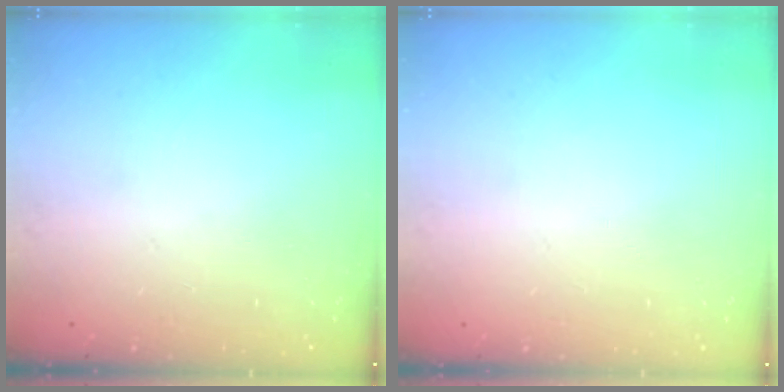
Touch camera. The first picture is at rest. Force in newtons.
{"total": 0.0}